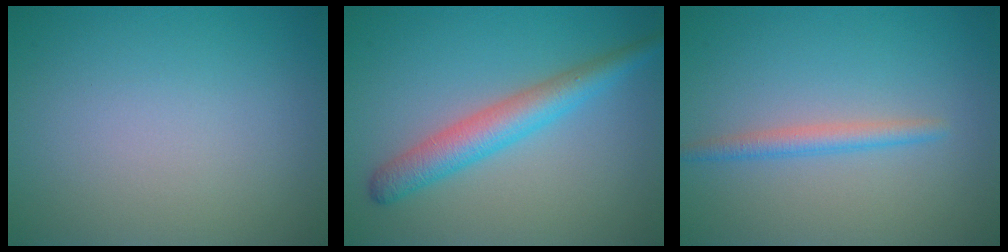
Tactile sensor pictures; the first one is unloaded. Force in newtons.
{"total": 4.2, "press": 4.2, "slide": 0.2}
{"total": 1.9, "press": 1.9, "slide": 0.1}